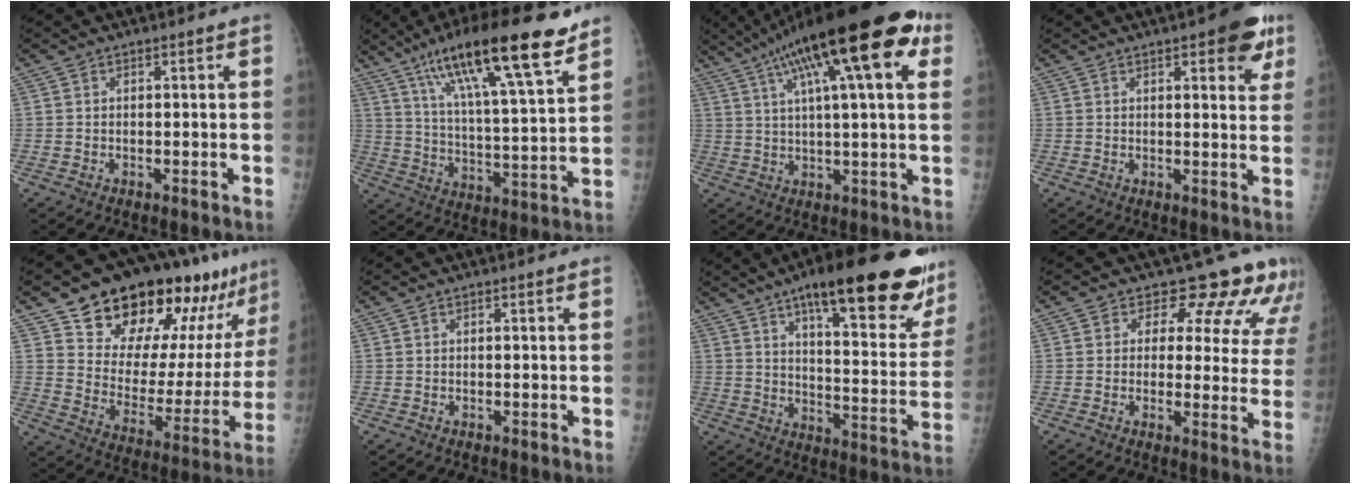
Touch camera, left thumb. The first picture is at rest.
{"total": 22.1, "force": [13.9, 4.1, 16.7], "torque": [-0.266, -0.039, 0.232]}
{"total": 24.0, "force": [11.0, 5.9, 20.5], "torque": [-0.321, 0.020, 0.166]}
{"total": 8.0, "force": [4.2, 3.0, 6.1], "torque": [-0.049, -0.013, 0.045]}
{"total": 25.0, "force": [17.9, 10.7, 13.8], "torque": [-0.160, -0.078, 0.267]}
{"total": 0.0}
{"total": 28.2, "force": [17.9, 7.4, 20.5], "torque": [-0.248, -0.056, 0.245]}
{"total": 11.7, "force": [9.6, 5.5, 3.6], "torque": [0.005, -0.052, 0.088]}